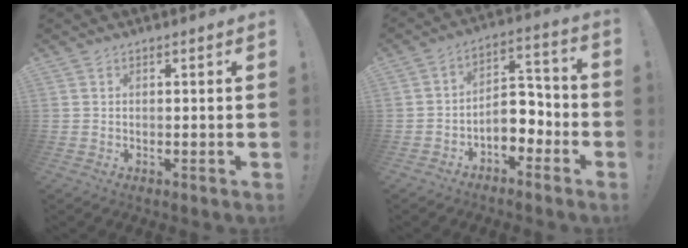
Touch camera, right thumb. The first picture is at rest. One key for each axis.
{"total": 9.0, "fx": -4.0, "fy": 6.2, "fz": 5.0, "tx": -0.076, "ty": 0.022, "tz": -0.065}